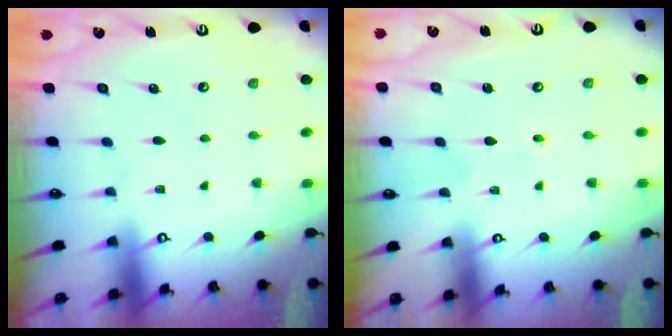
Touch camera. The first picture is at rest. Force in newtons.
{"total": 2.5, "press": 2.5, "slide": 0.1}